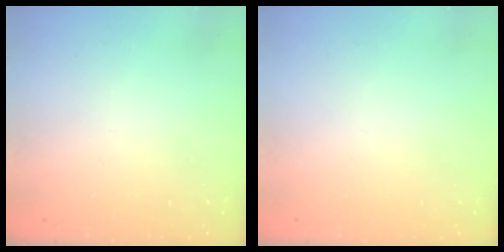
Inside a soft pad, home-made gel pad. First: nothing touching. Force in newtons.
{"total": 1.8, "press": 1.8, "slide": 0.1}